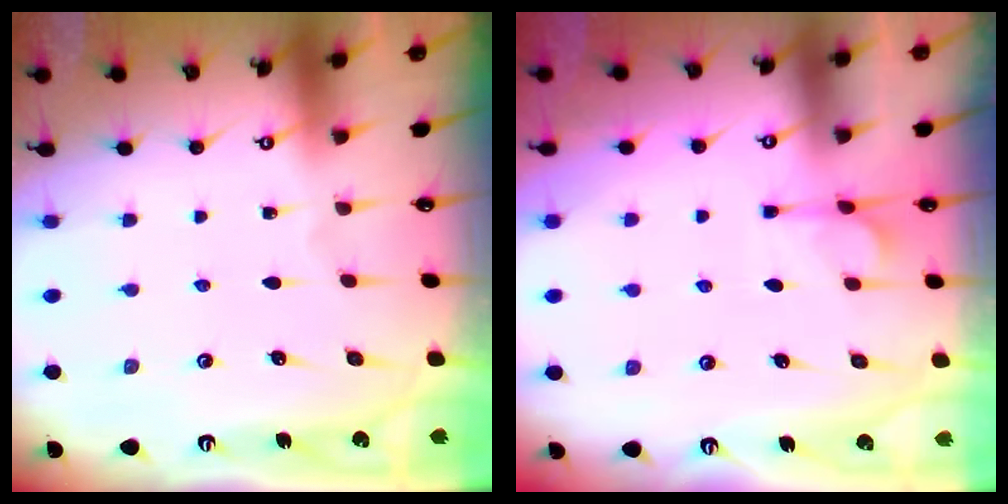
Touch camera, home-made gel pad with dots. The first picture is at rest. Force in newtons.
{"total": 1.7, "press": 1.1, "slide": 1.2}